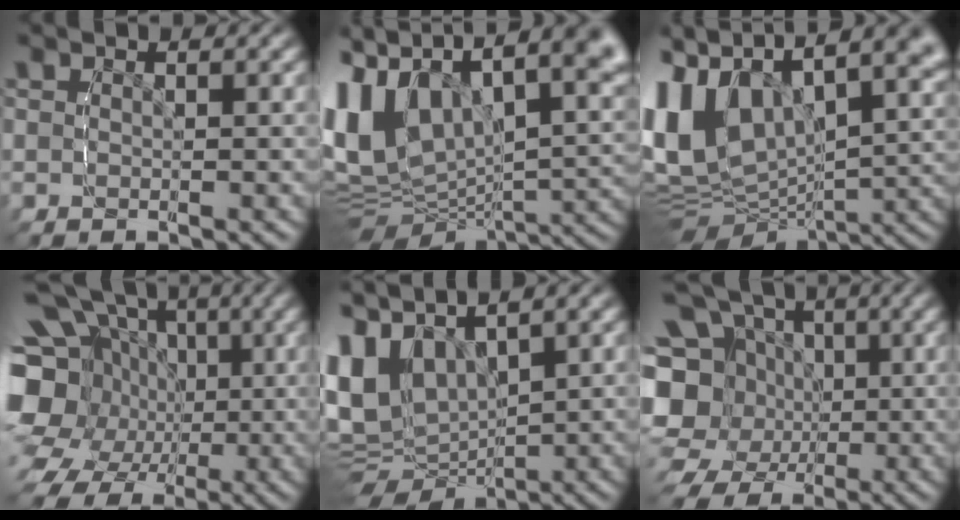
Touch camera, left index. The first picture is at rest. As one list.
[{"total": 15.9, "force": [2.9, 12.2, 9.8], "torque": [-0.190, -0.017, 0.037]}, {"total": 14.1, "force": [2.9, 10.9, 8.5], "torque": [-0.178, -0.012, 0.036]}, {"total": 12.2, "force": [-0.1, 10.9, 5.4], "torque": [-0.110, -0.043, -0.003]}, {"total": 12.6, "force": [0.6, 10.7, 6.5], "torque": [-0.180, -0.027, 0.007]}, {"total": 11.2, "force": [-0.8, 10.3, 4.4], "torque": [-0.097, -0.044, -0.013]}]